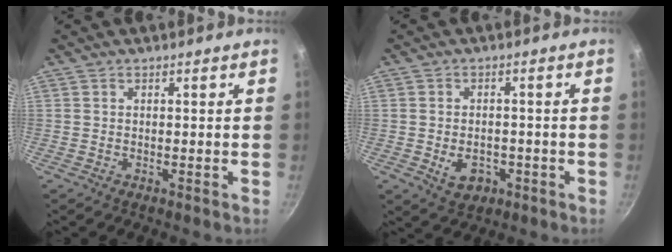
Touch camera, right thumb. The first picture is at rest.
{"total": 5.6, "force": [-1.8, 4.0, 3.4], "torque": [-0.037, 0.011, -0.019]}